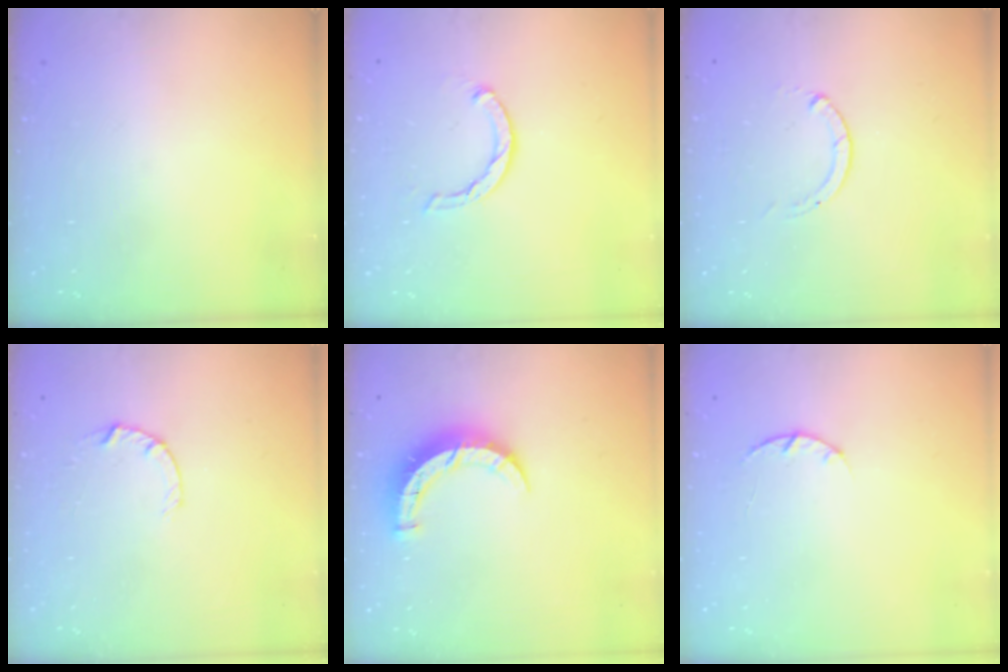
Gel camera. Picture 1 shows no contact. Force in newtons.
{"total": 3.6, "press": 3.5, "slide": 0.5}
{"total": 0.0}
{"total": 4.5, "press": 4.4, "slide": 0.5}
{"total": 7.9, "press": 7.9, "slide": 0.2}
{"total": 2.9, "press": 2.9, "slide": 0.5}